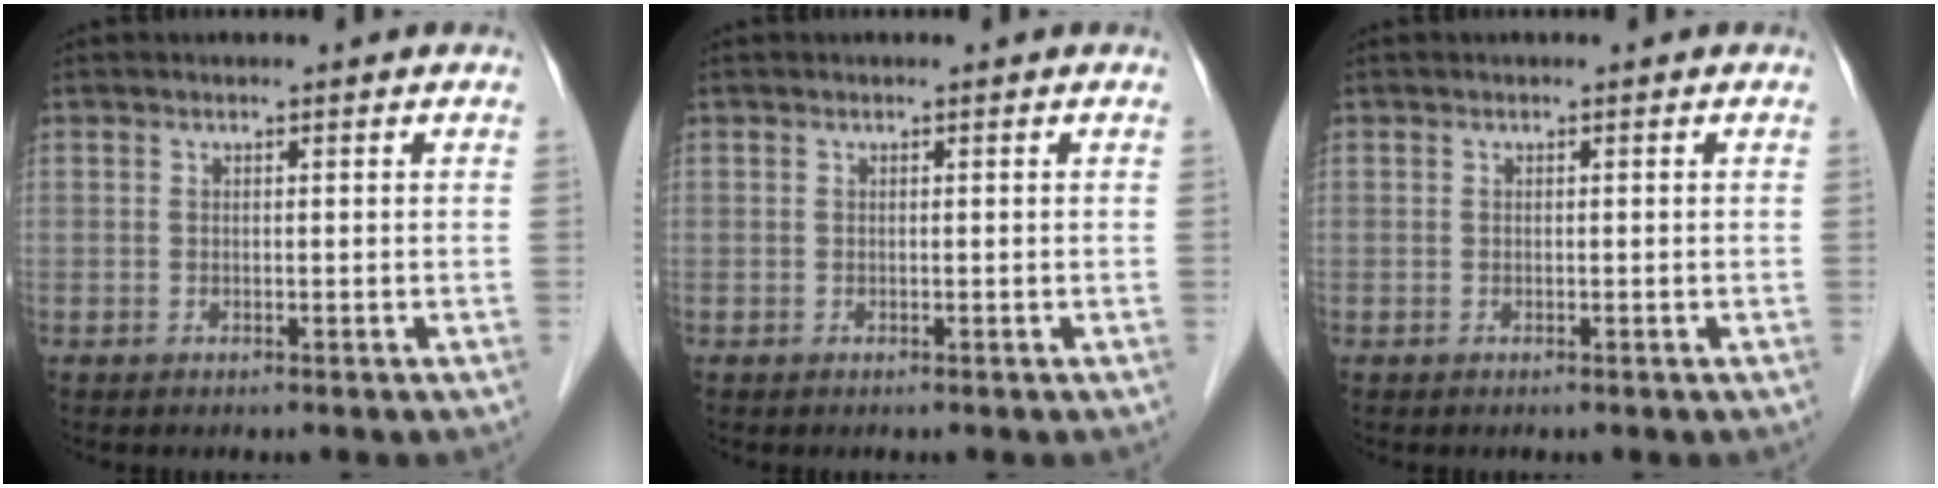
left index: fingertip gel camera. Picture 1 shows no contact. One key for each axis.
{"total": 0.0}
{"total": 0.0}